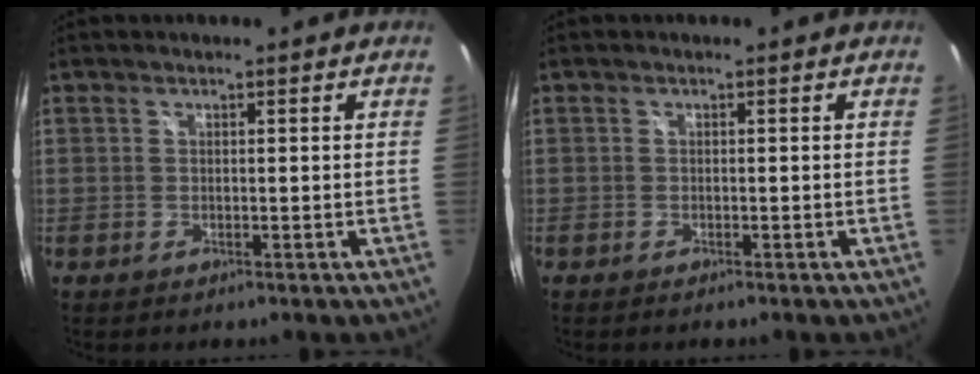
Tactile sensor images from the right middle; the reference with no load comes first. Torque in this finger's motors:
{"motor_torque": [-0.71, -0.05, 0.03, 0.00]}